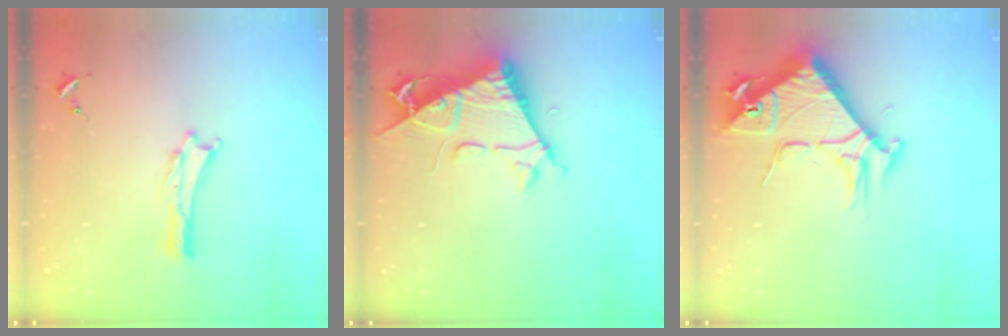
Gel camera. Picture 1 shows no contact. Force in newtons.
{"total": 8.8, "press": 8.8, "slide": 1.1}
{"total": 7.9, "press": 7.8, "slide": 1.0}